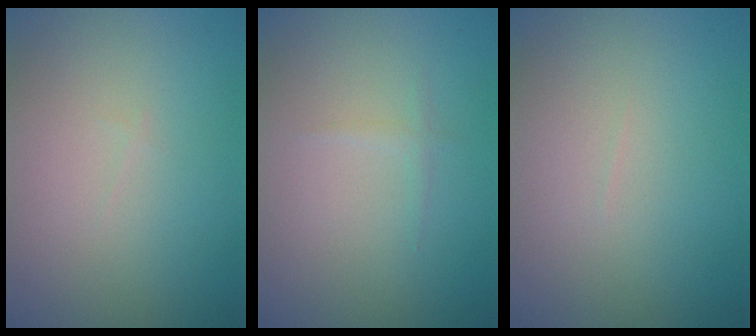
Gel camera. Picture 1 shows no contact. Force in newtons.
{"total": 0.6, "press": 0.6, "slide": 0.1}
{"total": 0.0}